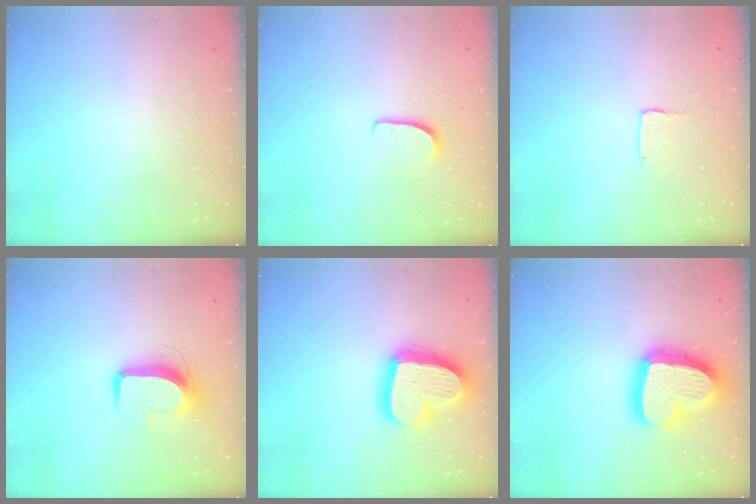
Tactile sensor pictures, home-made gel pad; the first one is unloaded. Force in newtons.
{"total": 5.8, "press": 5.7, "slide": 0.5}
{"total": 1.7, "press": 1.6, "slide": 0.1}
{"total": 10.1, "press": 10.1, "slide": 0.2}
{"total": 20.8, "press": 20.7, "slide": 1.9}
{"total": 21.5, "press": 21.4, "slide": 2.1}